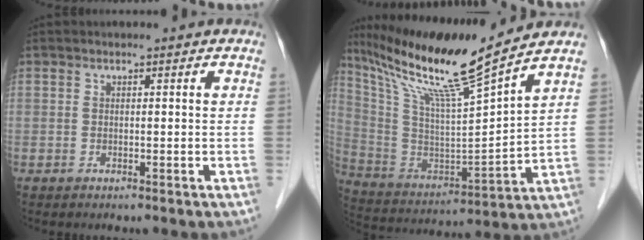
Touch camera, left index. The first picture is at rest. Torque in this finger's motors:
{"motor_torque": [1.07, -1.07, 0.51, 0.18]}